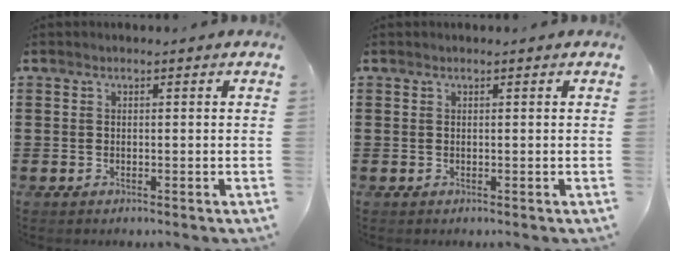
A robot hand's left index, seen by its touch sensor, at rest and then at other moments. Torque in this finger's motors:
{"motor_torque": [0.32, 0.24, 0.09, 0.00]}